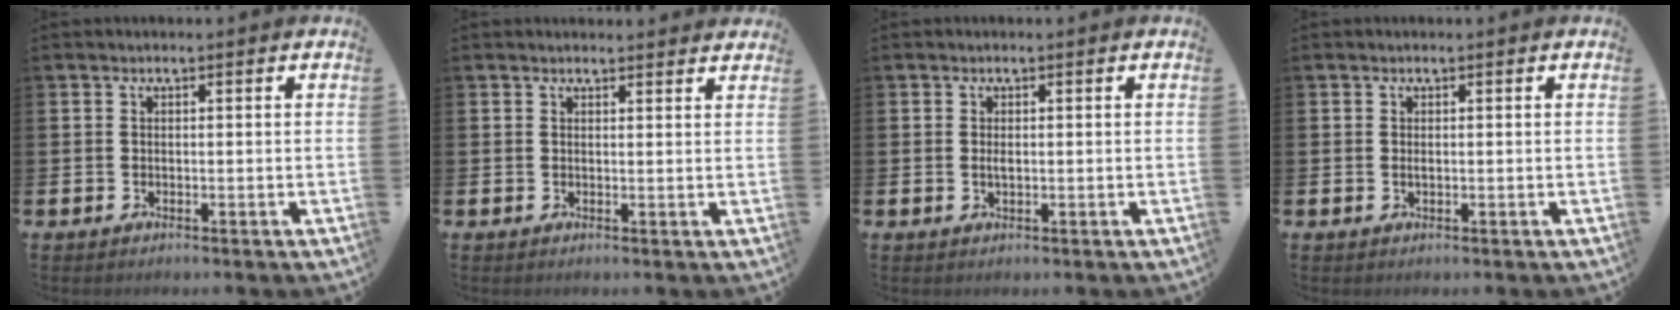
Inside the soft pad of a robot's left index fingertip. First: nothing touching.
{"total": 1.5, "force": [1.4, 0.2, -0.1], "torque": [0.011, -0.008, 0.025]}
{"total": 0.8, "force": [0.1, 0.3, 0.7], "torque": [-0.010, 0.001, 0.000]}
{"total": 0.5, "force": [0.1, 0.2, 0.5], "torque": [-0.005, -0.001, 0.000]}